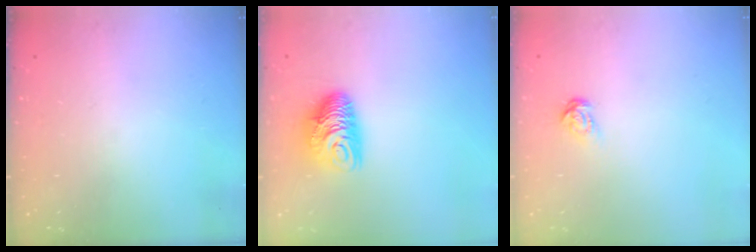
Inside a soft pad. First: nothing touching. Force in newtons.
{"total": 9.9, "press": 9.9, "slide": 0.3}
{"total": 3.8, "press": 3.7, "slide": 0.3}